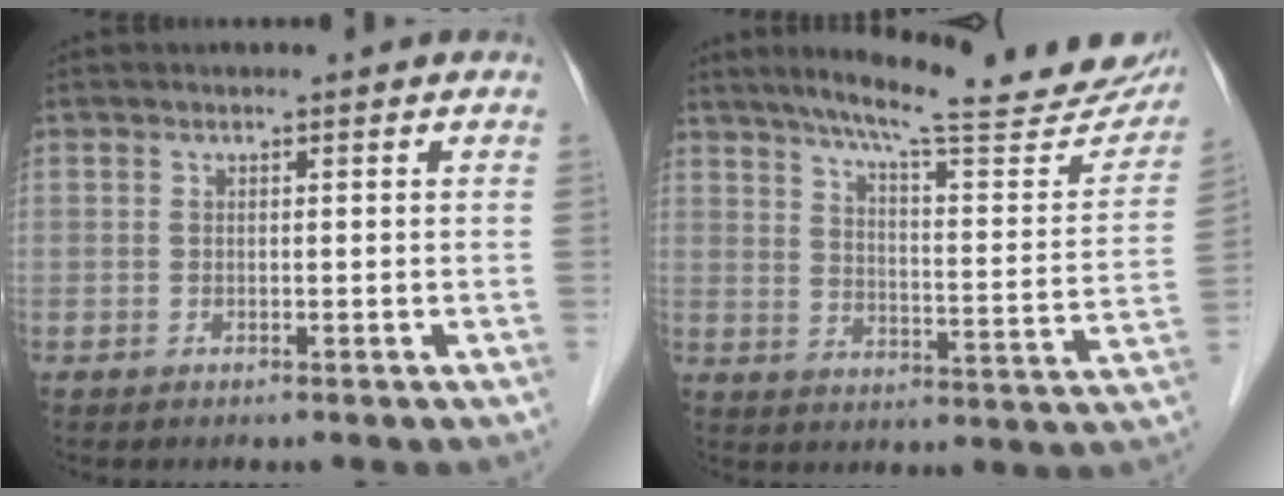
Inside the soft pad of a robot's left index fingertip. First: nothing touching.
{"total": 23.7, "force": [20.3, 2.6, 12.0], "torque": [-0.169, -0.037, 0.257]}